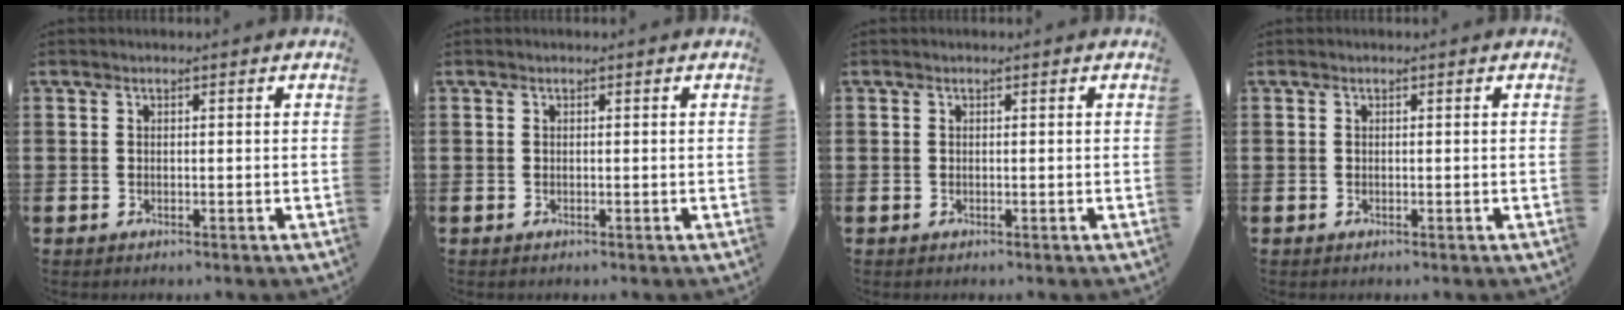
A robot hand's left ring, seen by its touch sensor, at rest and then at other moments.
{"total": 0.0}
{"total": 0.0}
{"total": 0.0}